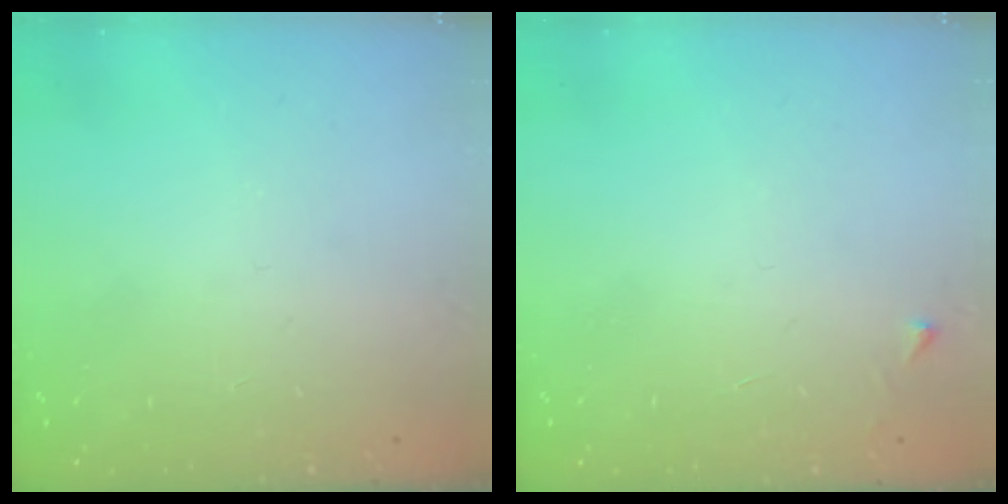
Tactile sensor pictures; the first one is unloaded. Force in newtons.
{"total": 2.6, "press": 2.6, "slide": 0.3}